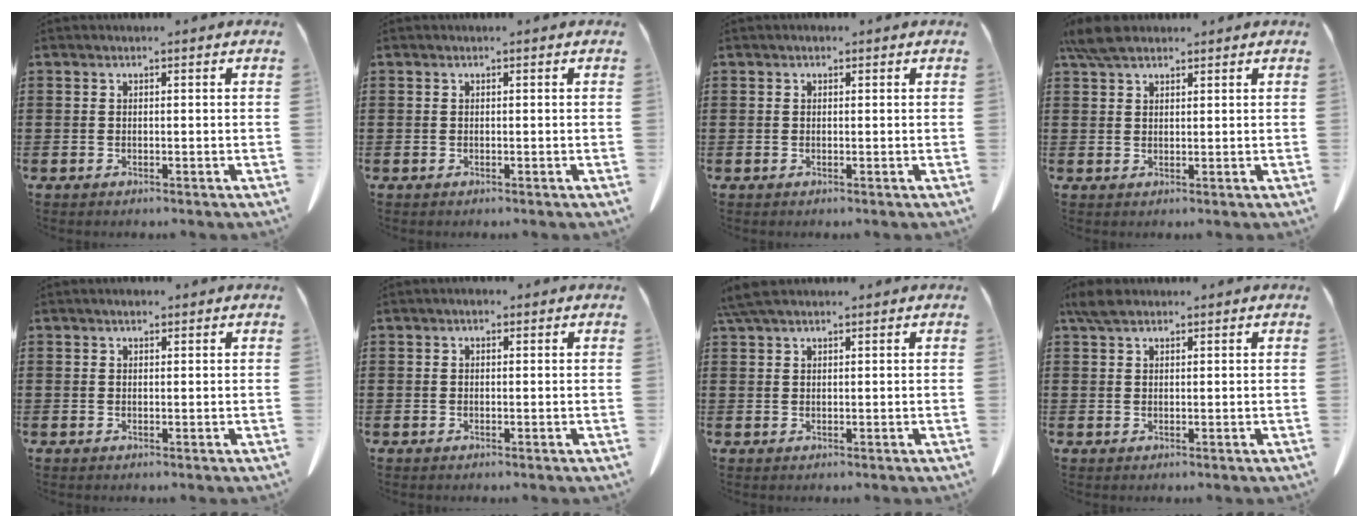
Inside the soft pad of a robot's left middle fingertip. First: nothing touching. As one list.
[{"total": 0.0}, {"total": 0.5, "force": [0.2, 0.5, 0.1], "torque": [-0.004, 0.005, 0.003]}, {"total": 4.6, "force": [3.6, 1.7, 2.3], "torque": [-0.056, 0.003, 0.069]}, {"total": 1.0, "force": [0.8, 0.4, 0.4], "torque": [-0.003, 0.000, 0.012]}, {"total": 0.7, "force": [0.1, 0.5, 0.4], "torque": [-0.010, 0.006, 0.002]}, {"total": 3.1, "force": [2.4, 0.8, 1.9], "torque": [-0.043, 0.003, 0.046]}, {"total": 2.8, "force": [2.1, 1.3, 1.3], "torque": [-0.034, 0.006, 0.040]}]